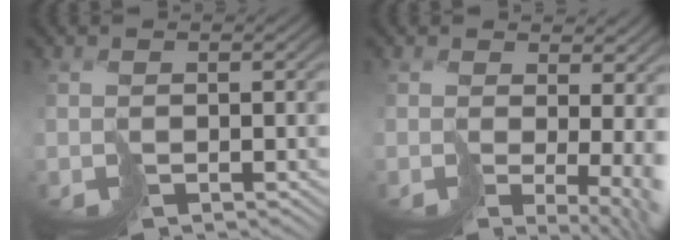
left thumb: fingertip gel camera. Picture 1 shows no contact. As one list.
[{"total": 8.4, "force": [-0.6, 3.1, 7.8], "torque": [-0.113, -0.015, 0.007]}]